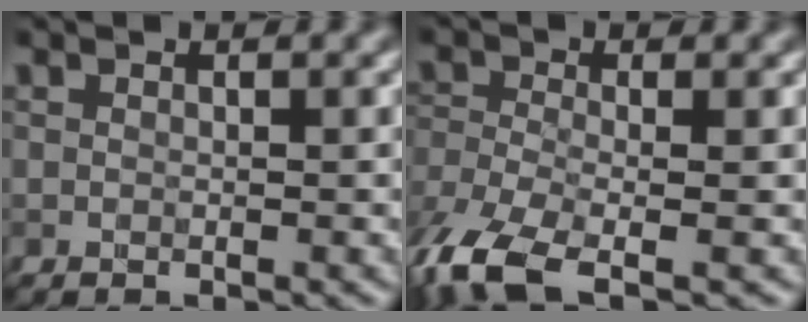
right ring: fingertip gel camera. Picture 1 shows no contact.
{"total": 7.0, "force": [-4.4, 2.5, 4.7], "torque": [-0.107, -0.018, -0.098]}